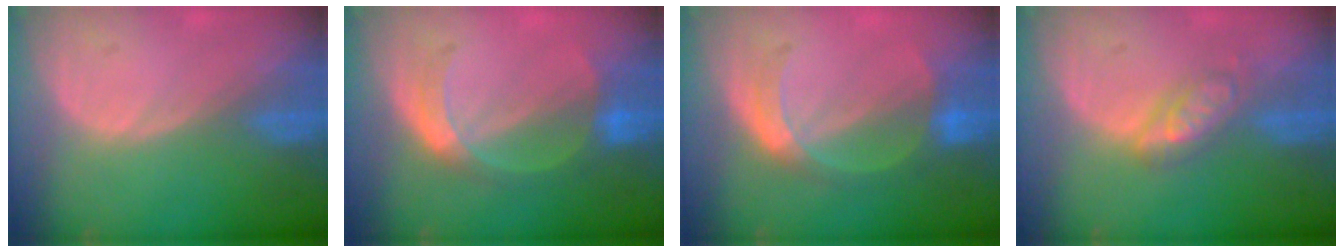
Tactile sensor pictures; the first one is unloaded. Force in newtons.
{"total": 5.7, "press": 5.4, "slide": 1.8}
{"total": 5.7, "press": 5.4, "slide": 1.8}
{"total": 4.5, "press": 4.5, "slide": 0.6}